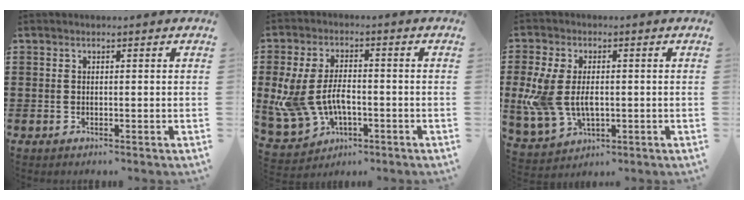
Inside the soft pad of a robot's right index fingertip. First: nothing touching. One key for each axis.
{"total": 7.9, "fx": -1.2, "fy": 5.3, "fz": 5.8, "tx": -0.156, "ty": 0.001, "tz": -0.029}
{"total": 7.9, "fx": -0.1, "fy": 5.3, "fz": 5.8, "tx": -0.151, "ty": 0.003, "tz": -0.006}